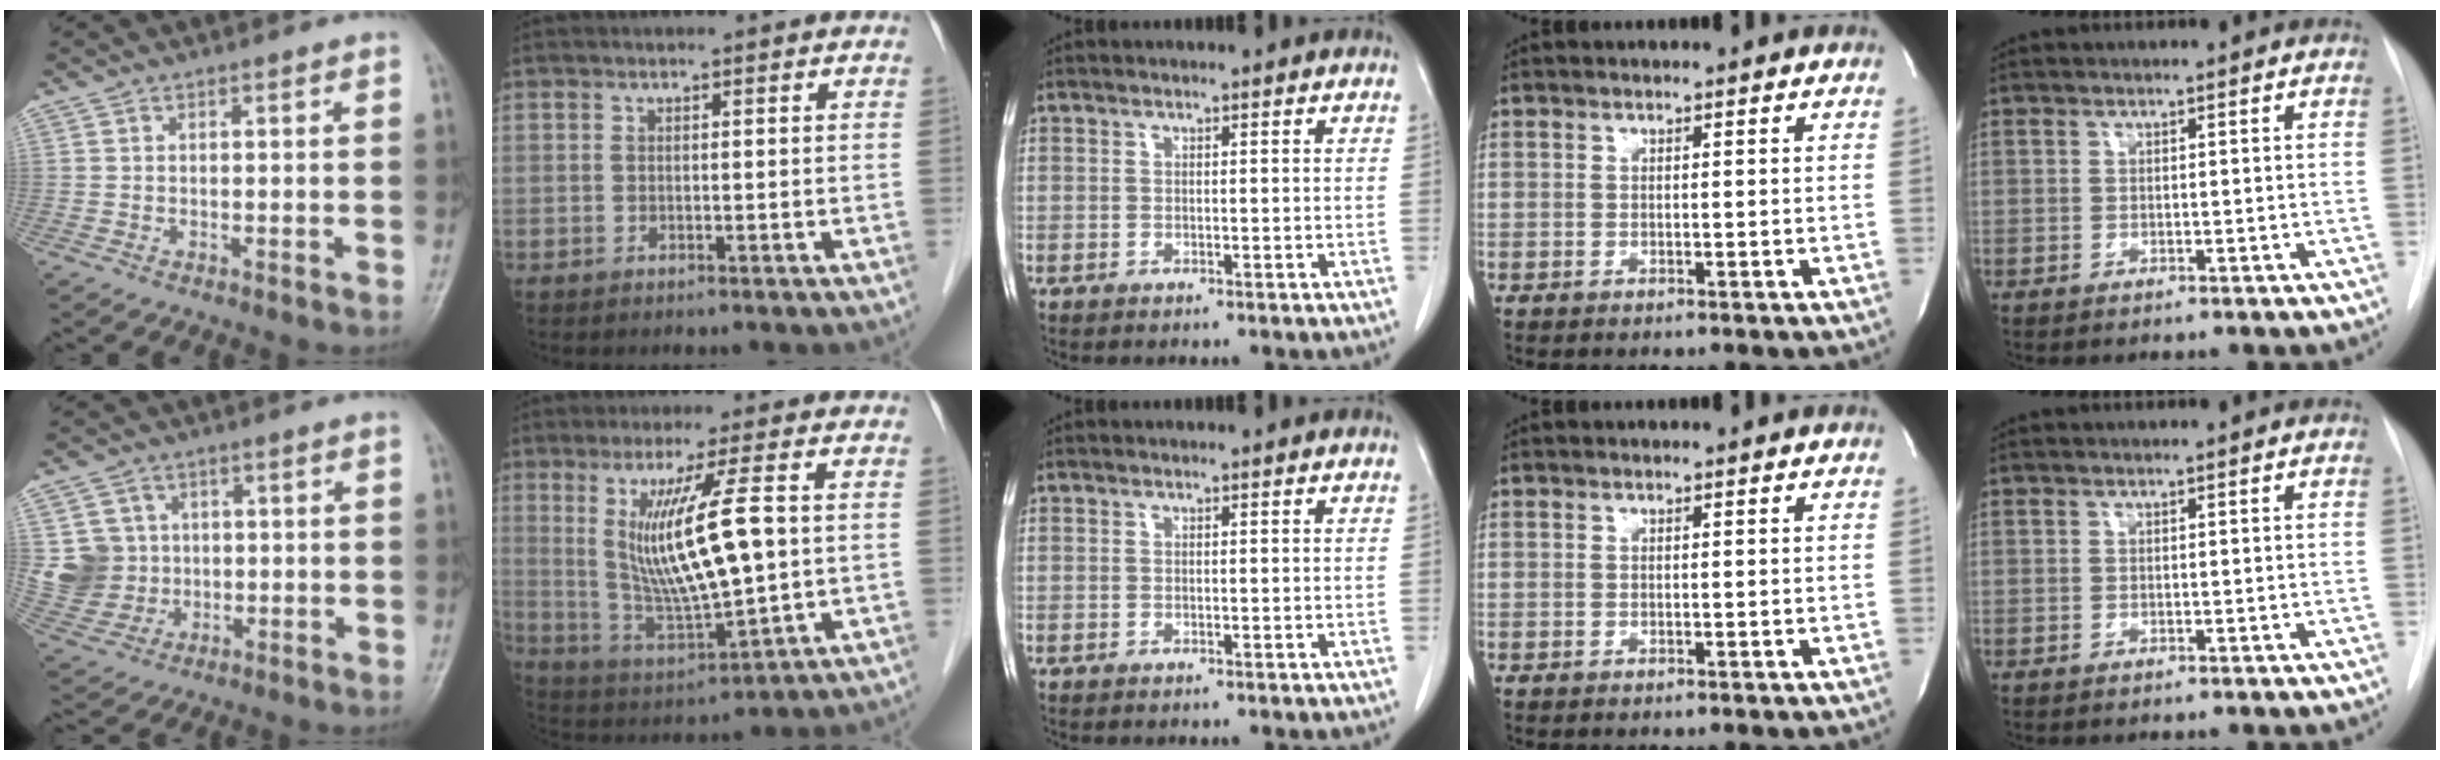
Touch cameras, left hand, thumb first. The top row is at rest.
{"thumb": {"total": 8.5, "force": [0.7, 8.1, 2.7], "torque": [-0.028, 0.005, 0.019]}, "index": {"total": 13.6, "force": [1.9, 1.2, 13.4], "torque": [-0.260, -0.015, 0.044]}}